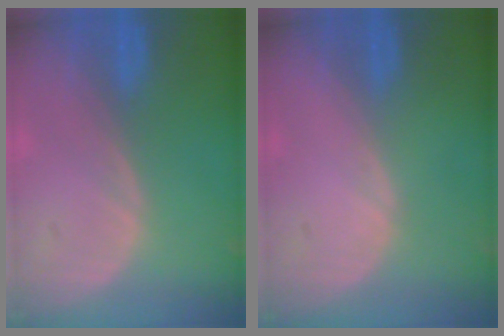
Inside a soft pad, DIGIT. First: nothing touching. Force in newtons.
{"total": 0.0}